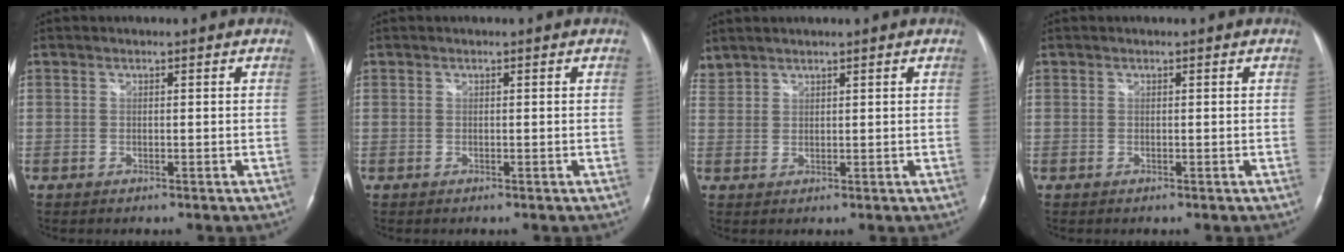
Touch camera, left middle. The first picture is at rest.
{"total": 0.0}
{"total": 2.6, "force": [2.6, 0.5, 0.2], "torque": [-0.015, 0.020, 0.057]}
{"total": 0.0}